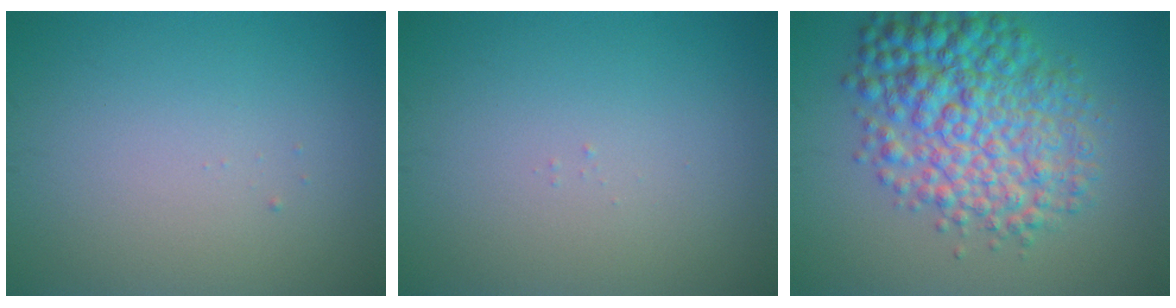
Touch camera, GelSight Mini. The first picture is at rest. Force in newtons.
{"total": 0.0}
{"total": 8.5, "press": 8.5, "slide": 0.1}